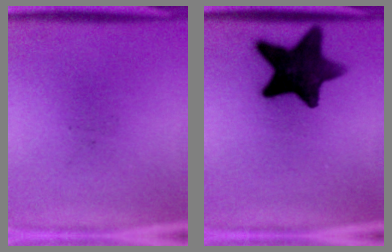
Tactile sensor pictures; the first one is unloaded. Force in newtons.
{"total": 14.3}